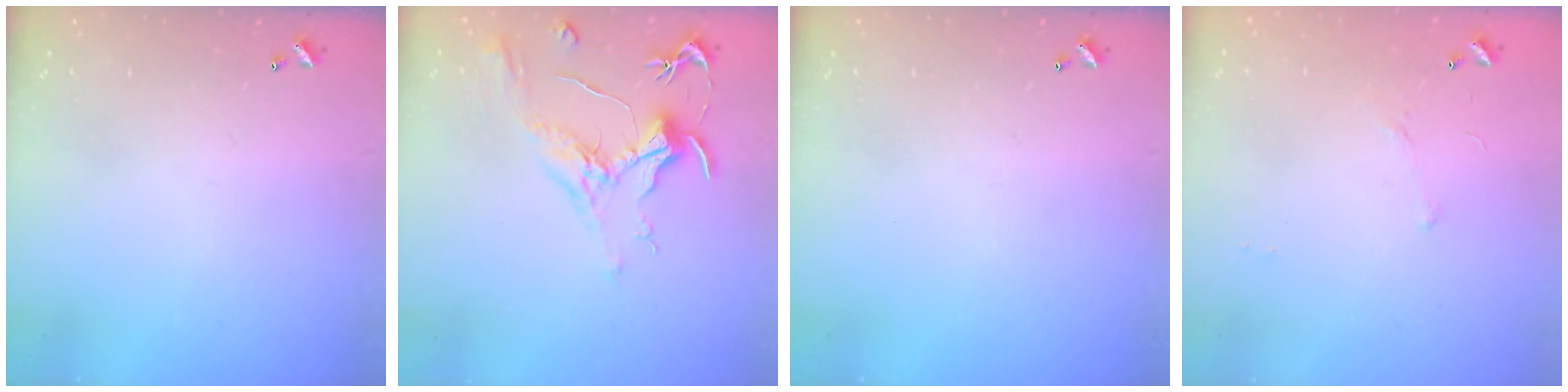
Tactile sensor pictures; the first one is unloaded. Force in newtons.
{"total": 2.1, "press": 2.0, "slide": 0.8}
{"total": 0.0}
{"total": 6.4, "press": 6.3, "slide": 0.7}